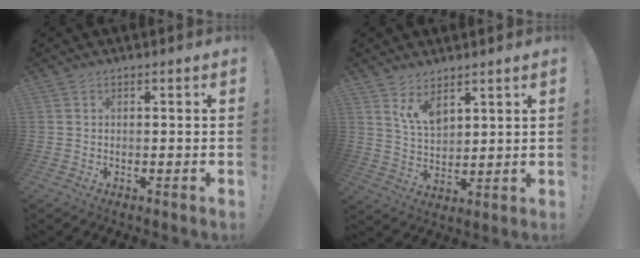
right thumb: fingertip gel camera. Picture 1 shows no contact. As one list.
[{"total": 7.7, "force": [5.6, 3.7, 3.8], "torque": [-0.079, -0.033, 0.108]}]